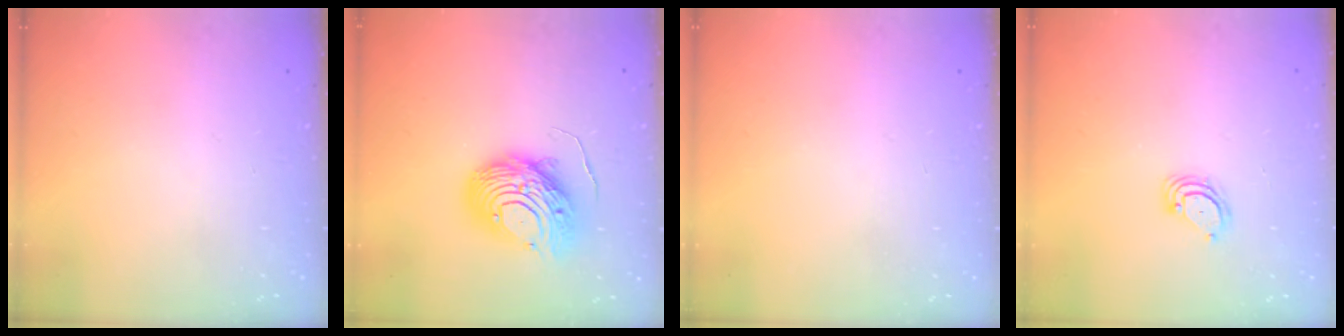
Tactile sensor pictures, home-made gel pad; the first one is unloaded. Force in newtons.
{"total": 12.8, "press": 12.7, "slide": 1.3}
{"total": 0.0}
{"total": 3.7, "press": 3.7, "slide": 0.3}